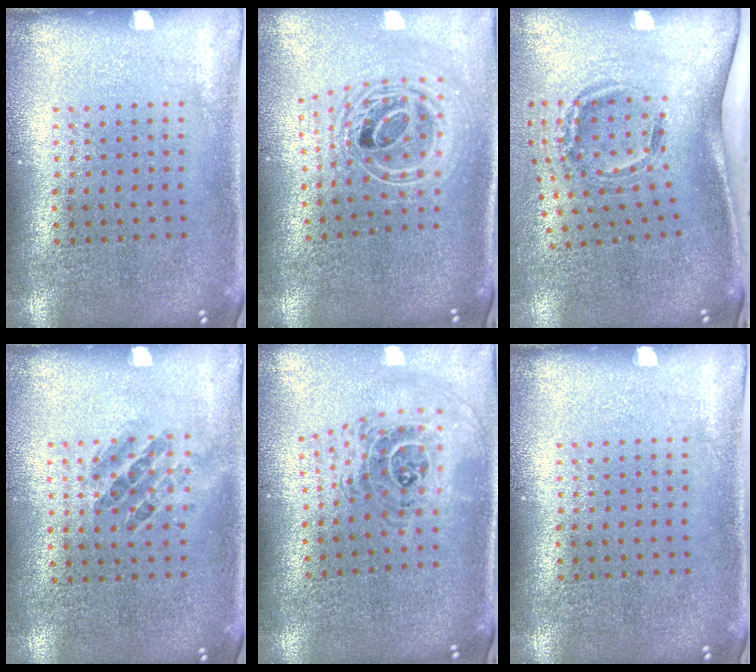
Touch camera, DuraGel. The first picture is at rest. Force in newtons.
{"total": 2.4, "press": 1.8, "slide": 1.6}
{"total": 2.0, "press": 1.2, "slide": 1.6}
{"total": 0.9, "press": 0.7, "slide": 0.5}
{"total": 1.3, "press": 1.2, "slide": 0.6}
{"total": 0.0}